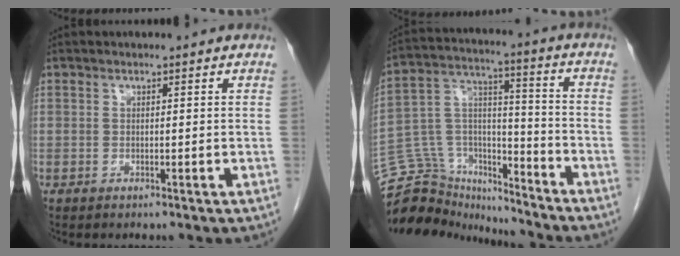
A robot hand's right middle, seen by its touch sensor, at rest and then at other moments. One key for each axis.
{"total": 16.8, "fx": -15.9, "fy": 5.0, "fz": 2.4, "tx": -0.051, "ty": 0.066, "tz": -0.265}